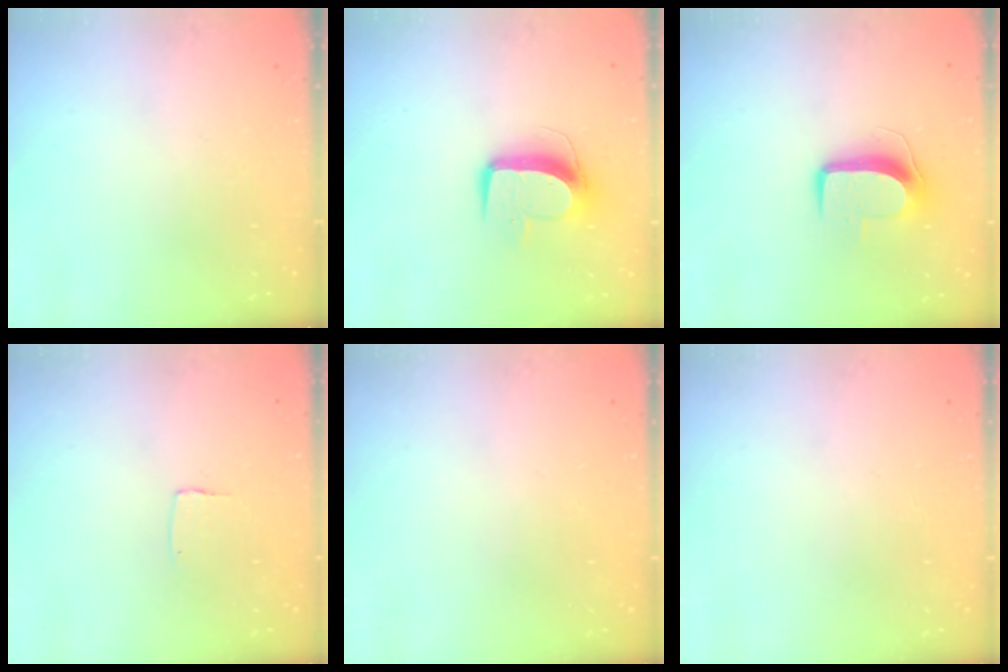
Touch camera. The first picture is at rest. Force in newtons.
{"total": 9.7, "press": 9.7, "slide": 0.6}
{"total": 9.6, "press": 9.6, "slide": 0.3}
{"total": 3.8, "press": 3.8, "slide": 0.1}
{"total": 0.0}
{"total": 0.7, "press": 0.6, "slide": 0.3}